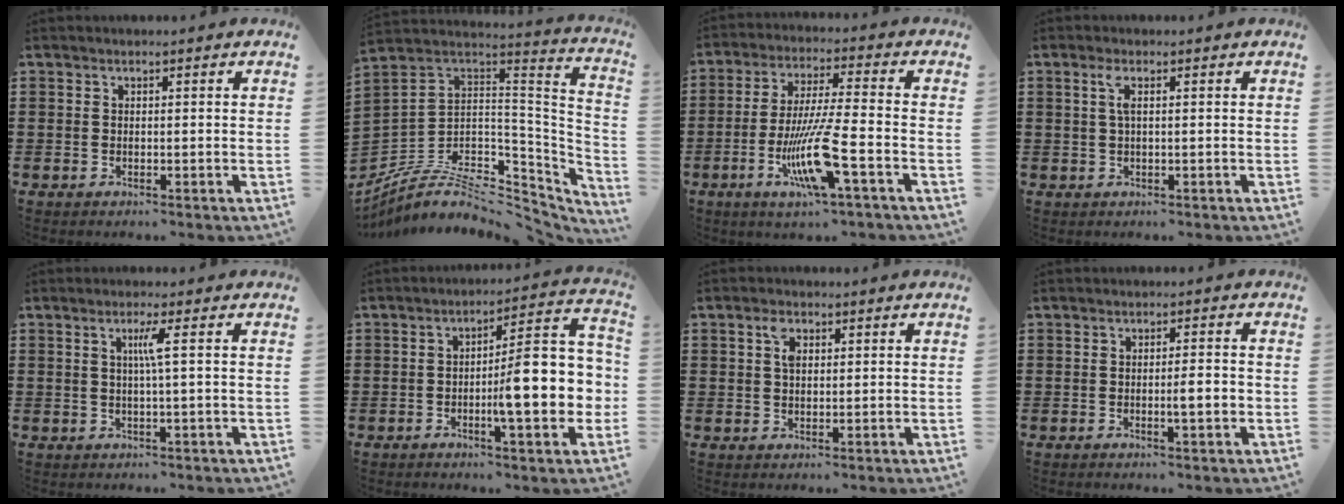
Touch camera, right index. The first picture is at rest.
{"total": 7.9, "force": [-4.7, 3.8, 5.1], "torque": [-0.111, -0.011, -0.088]}
{"total": 11.3, "force": [-4.5, 1.0, 10.4], "torque": [-0.216, -0.016, -0.090]}
{"total": 1.9, "force": [0.4, 0.3, 1.8], "torque": [-0.038, 0.002, 0.006]}
{"total": 2.8, "force": [0.4, -0.5, 2.8], "torque": [-0.054, -0.004, 0.002]}
{"total": 11.6, "force": [-1.8, 2.5, 11.2], "torque": [-0.148, -0.027, -0.038]}
{"total": 2.8, "force": [1.1, 1.5, 2.1], "torque": [-0.039, 0.004, 0.016]}
{"total": 2.9, "force": [-0.6, 0.3, 2.8], "torque": [-0.048, -0.003, -0.012]}